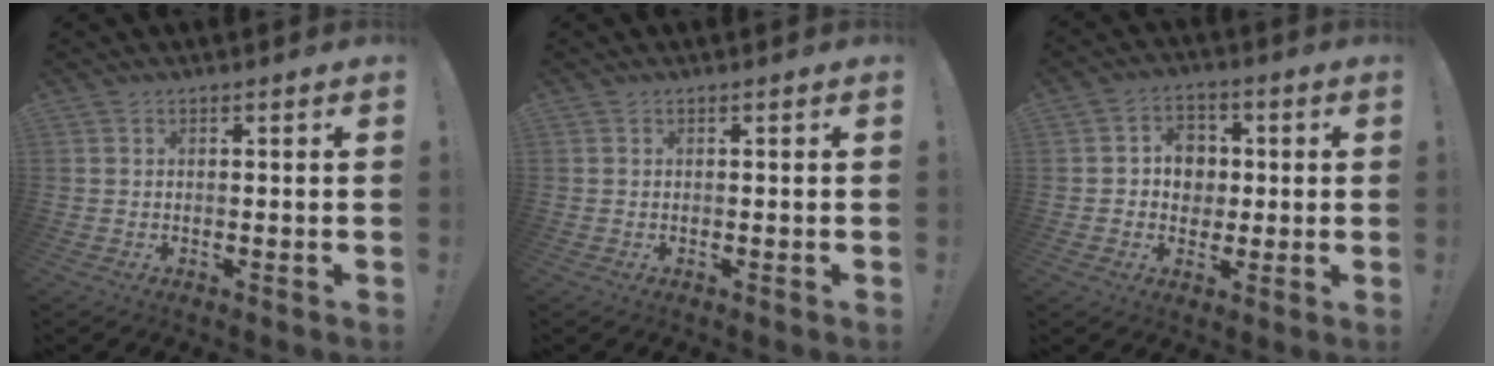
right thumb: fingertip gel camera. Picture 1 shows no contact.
{"total": 0.0}
{"total": 8.0, "force": [0.7, 7.2, 3.4], "torque": [-0.043, 0.002, 0.017]}